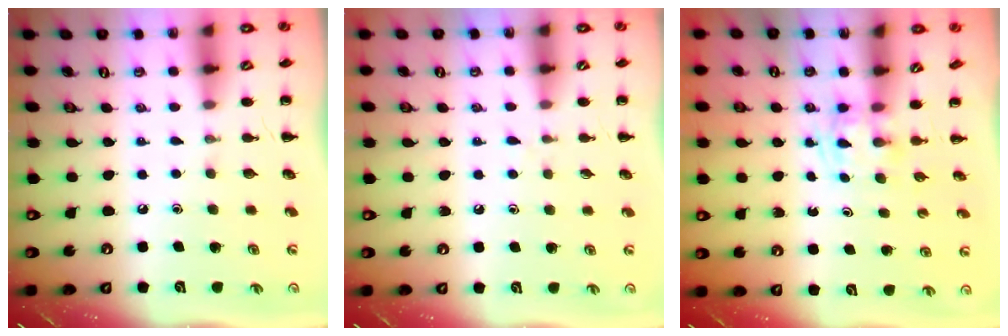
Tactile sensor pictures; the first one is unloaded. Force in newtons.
{"total": 3.6, "press": 3.2, "slide": 1.6}
{"total": 1.5, "press": 1.4, "slide": 0.7}